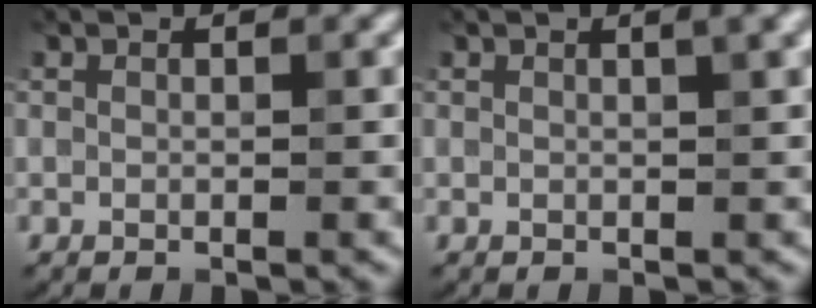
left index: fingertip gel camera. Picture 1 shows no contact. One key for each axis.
{"total": 1.7, "fx": 0.8, "fy": 0.5, "fz": 1.5, "tx": -0.014, "ty": 0.007, "tz": 0.008}